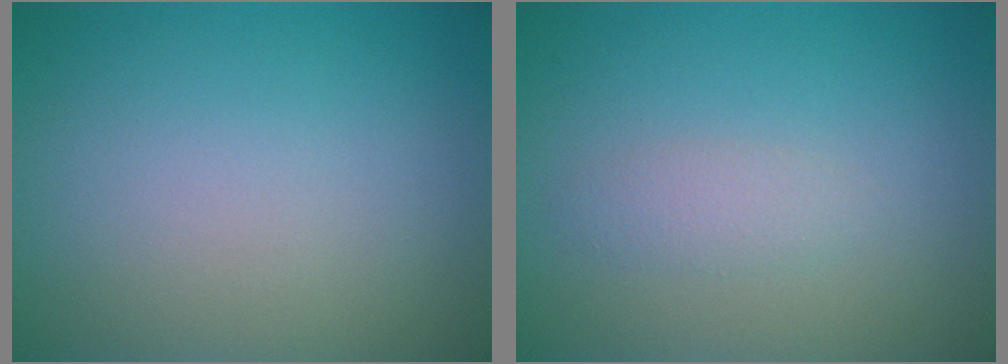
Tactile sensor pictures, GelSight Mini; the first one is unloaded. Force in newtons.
{"total": 1.3, "press": 1.3, "slide": 0.0}